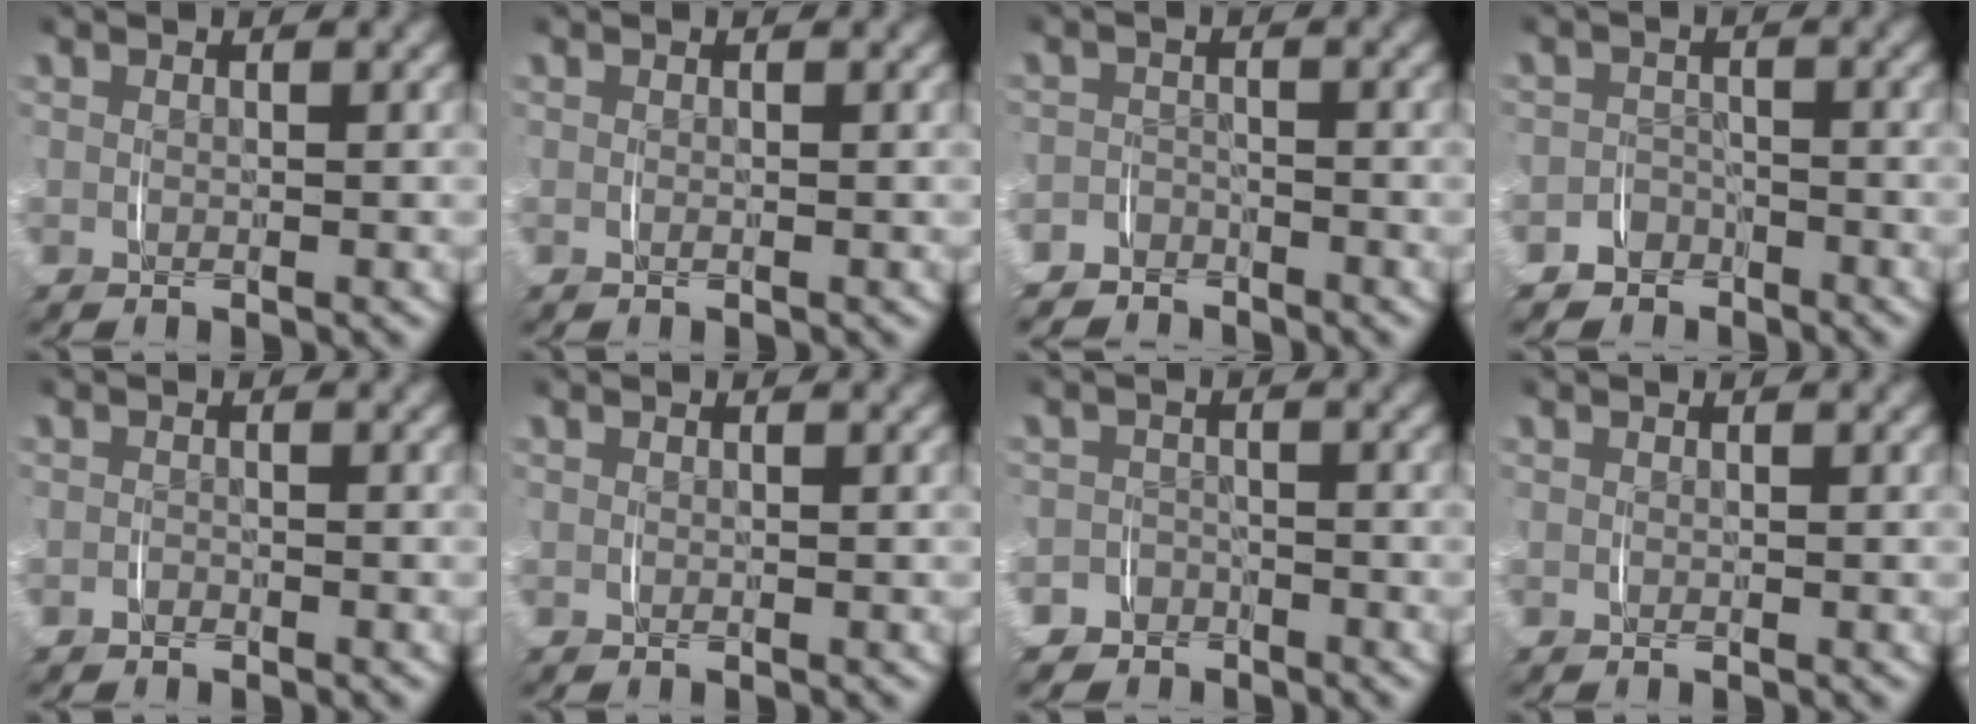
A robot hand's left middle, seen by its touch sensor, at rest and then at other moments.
{"total": 0.0}
{"total": 3.6, "force": [-3.0, 2.0, -0.4], "torque": [-0.001, -0.010, -0.058]}
{"total": 3.8, "force": [-2.8, 2.6, -0.3], "torque": [-0.004, -0.008, -0.055]}
{"total": 0.6, "force": [-0.6, 0.2, -0.1], "torque": [0.001, -0.003, -0.011]}
{"total": 0.0}
{"total": 5.0, "force": [-3.4, 3.6, -0.1], "torque": [-0.004, -0.006, -0.071]}
{"total": 0.0}